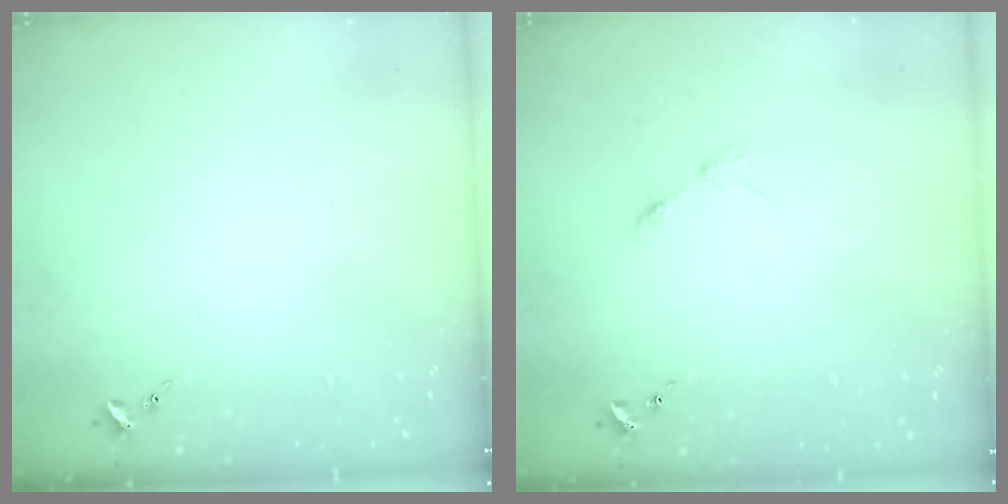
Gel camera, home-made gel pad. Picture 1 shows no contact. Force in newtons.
{"total": 2.8, "press": 2.8, "slide": 0.5}